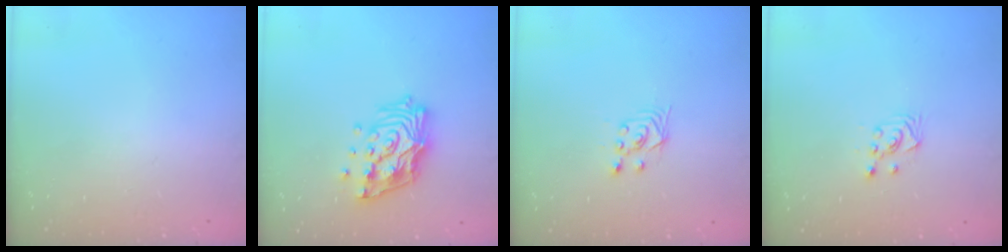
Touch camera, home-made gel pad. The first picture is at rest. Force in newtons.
{"total": 15.5, "press": 15.4, "slide": 1.8}
{"total": 3.5, "press": 3.0, "slide": 1.7}
{"total": 2.6, "press": 2.6, "slide": 0.3}